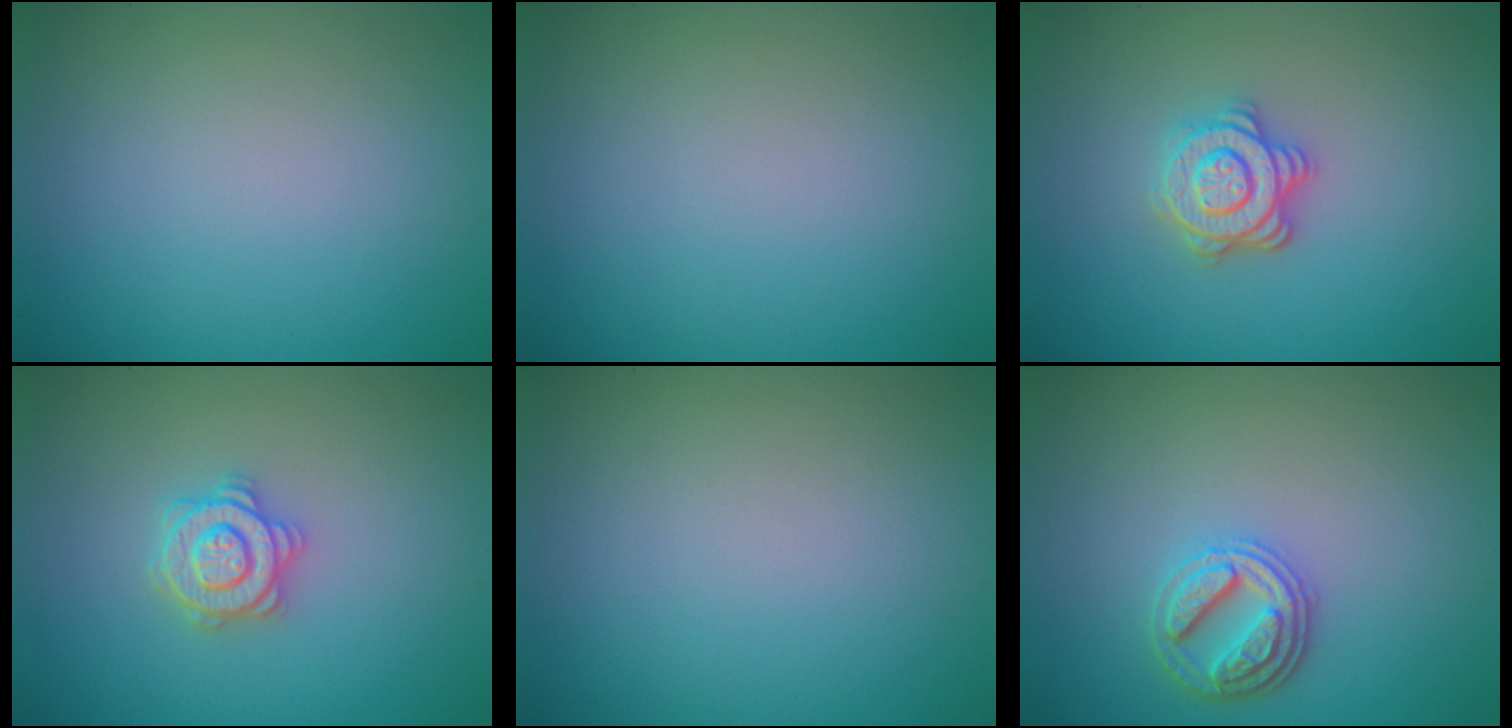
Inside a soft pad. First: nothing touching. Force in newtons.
{"total": 0.0}
{"total": 3.5, "press": 3.0, "slide": 1.9}
{"total": 3.3, "press": 3.3, "slide": 0.5}
{"total": 0.0}
{"total": 3.3, "press": 3.1, "slide": 1.3}